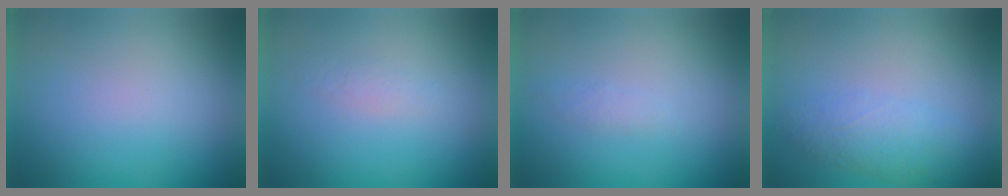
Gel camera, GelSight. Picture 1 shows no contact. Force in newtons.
{"total": 1.3}
{"total": 1.2}
{"total": 3.0}